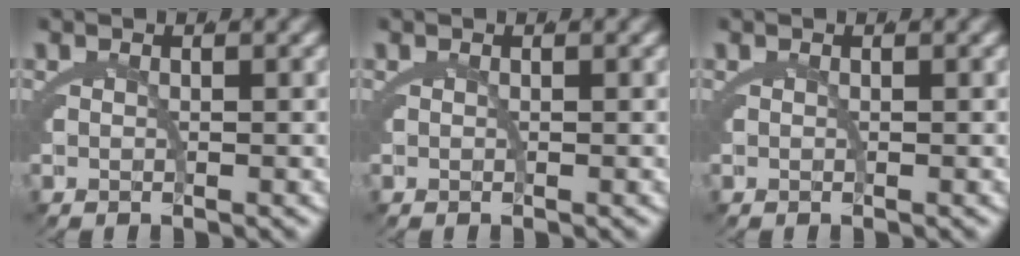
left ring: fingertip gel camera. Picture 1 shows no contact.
{"total": 0.0}
{"total": 0.0}